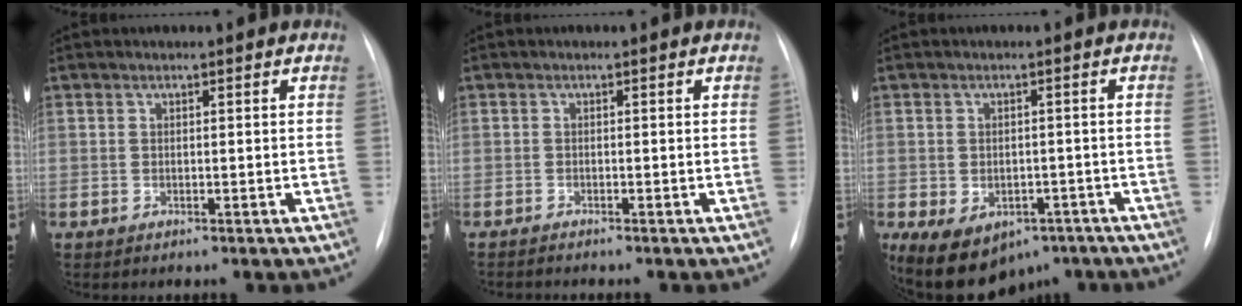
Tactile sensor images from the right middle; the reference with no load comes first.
{"total": 1.7, "force": [-1.5, 0.0, 0.7], "torque": [-0.011, -0.003, -0.022]}
{"total": 12.0, "force": [-7.1, 7.9, 5.6], "torque": [-0.105, 0.011, -0.095]}